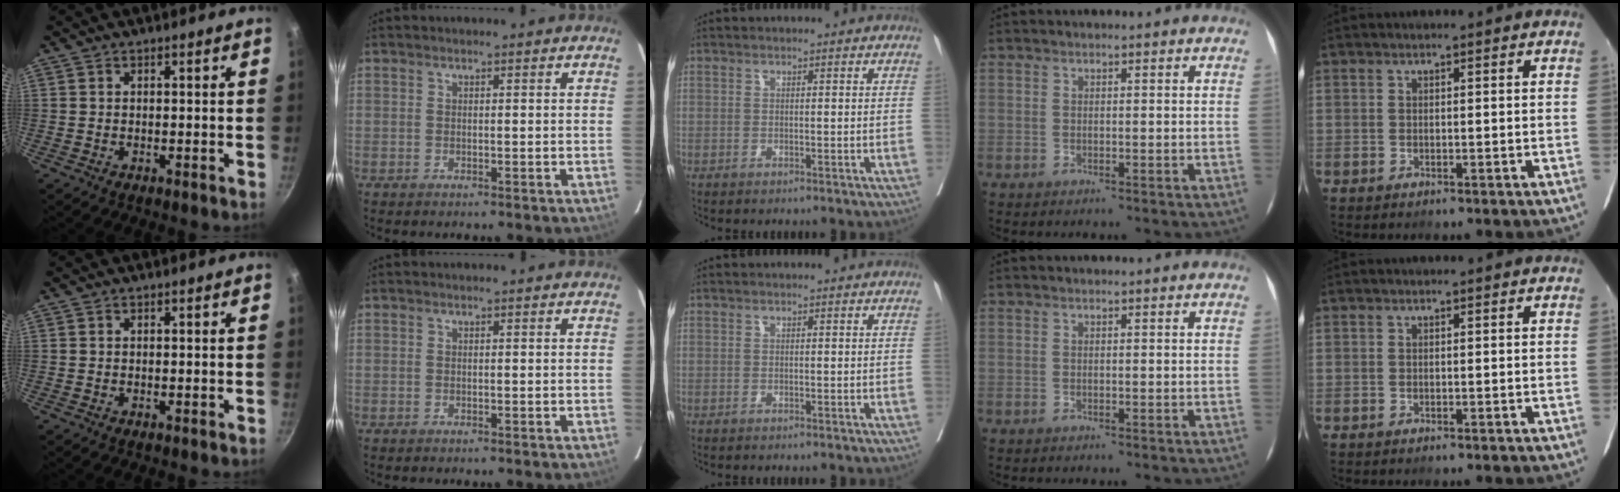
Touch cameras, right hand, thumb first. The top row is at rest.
{}